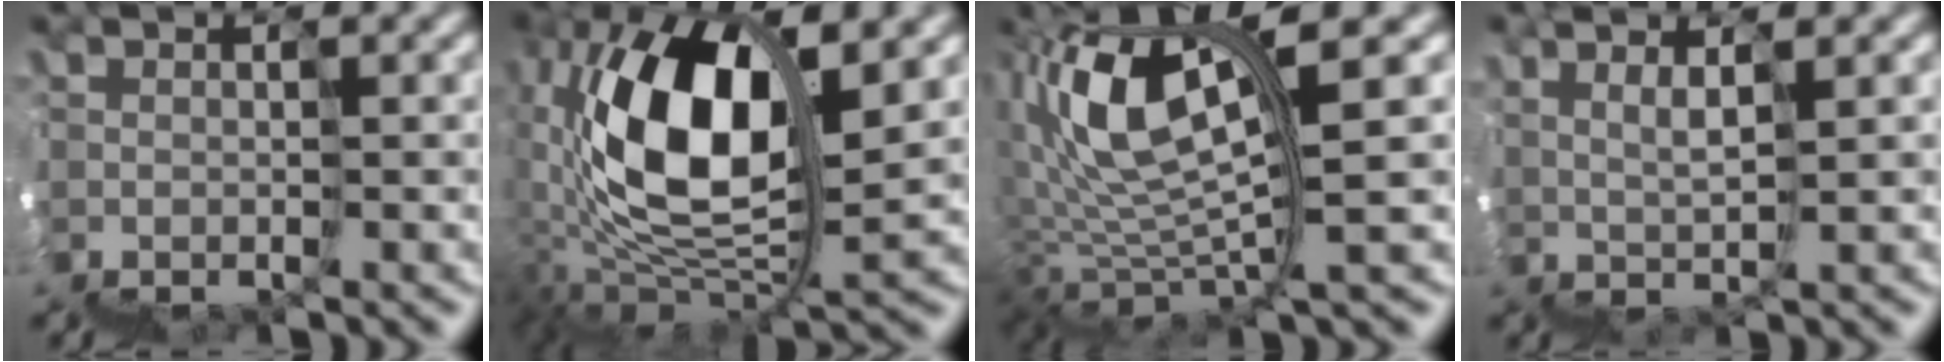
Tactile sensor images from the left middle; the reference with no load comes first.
{"total": 8.3, "force": [4.5, 3.2, 6.2], "torque": [-0.123, 0.035, 0.073]}
{"total": 7.5, "force": [6.2, -0.2, 4.3], "torque": [-0.099, 0.034, 0.113]}
{"total": 4.5, "force": [4.4, -0.6, 0.6], "torque": [0.012, 0.051, 0.085]}